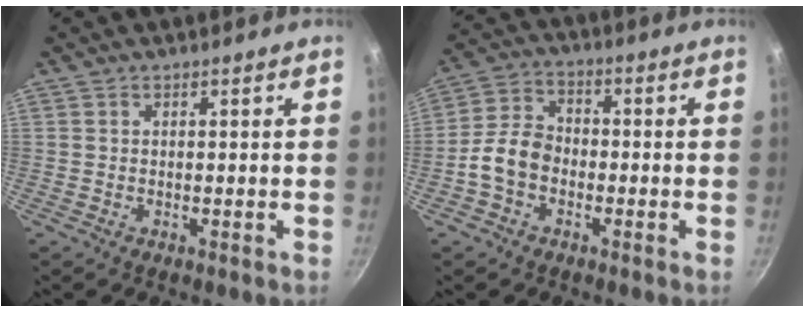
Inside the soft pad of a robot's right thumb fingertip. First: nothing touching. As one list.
[{"total": 7.7, "force": [-2.4, 5.7, 4.6], "torque": [-0.071, 0.030, -0.060]}]